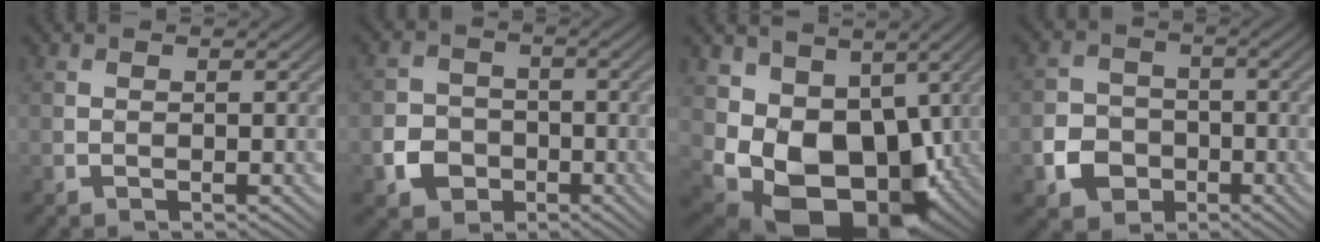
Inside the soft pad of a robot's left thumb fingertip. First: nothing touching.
{"total": 4.9, "force": [-2.0, 4.1, 1.7], "torque": [-0.034, -0.004, -0.043]}
{"total": 13.4, "force": [-0.2, 9.9, 9.1], "torque": [-0.164, -0.051, 0.014]}
{"total": 5.5, "force": [-2.2, 4.6, 2.0], "torque": [-0.046, -0.006, -0.047]}